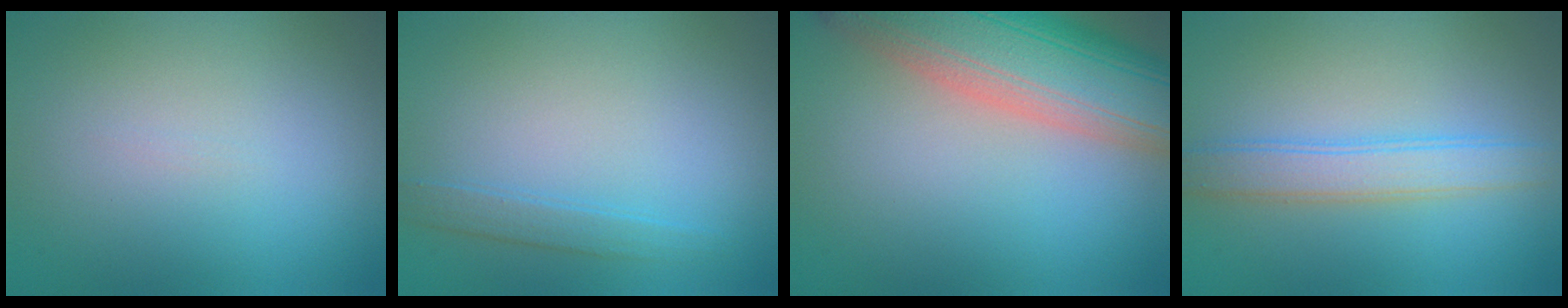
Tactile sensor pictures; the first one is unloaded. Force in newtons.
{"total": 1.5, "press": 1.5, "slide": 0.0}
{"total": 12.9, "press": 12.9, "slide": 0.6}
{"total": 3.5, "press": 3.5, "slide": 0.1}